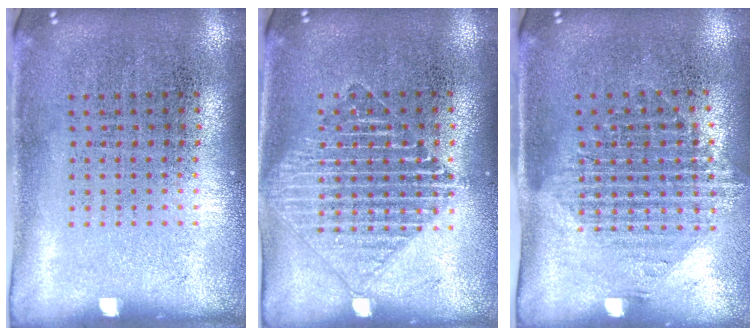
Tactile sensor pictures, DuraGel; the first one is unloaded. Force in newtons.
{"total": 1.5, "press": 1.5, "slide": 0.2}
{"total": 1.5, "press": 1.2, "slide": 0.9}